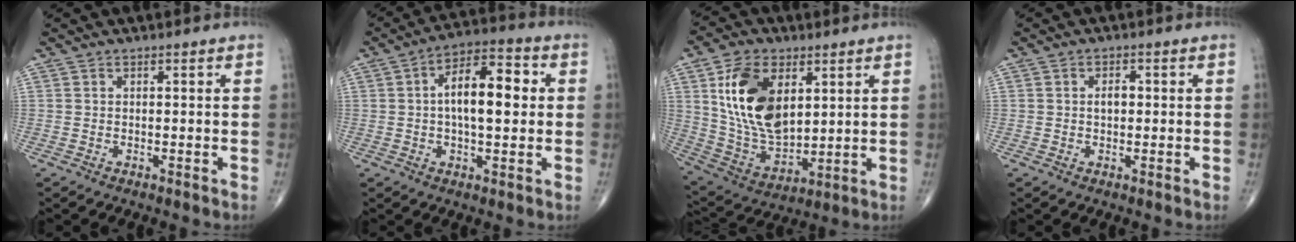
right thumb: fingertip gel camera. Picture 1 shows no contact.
{"total": 12.4, "force": [1.3, 5.6, 11.0], "torque": [-0.164, 0.021, 0.014]}
{"total": 17.6, "force": [5.2, 10.3, 13.3], "torque": [-0.230, -0.022, 0.109]}
{"total": 2.1, "force": [0.1, 1.3, 1.6], "torque": [-0.021, 0.004, 0.000]}